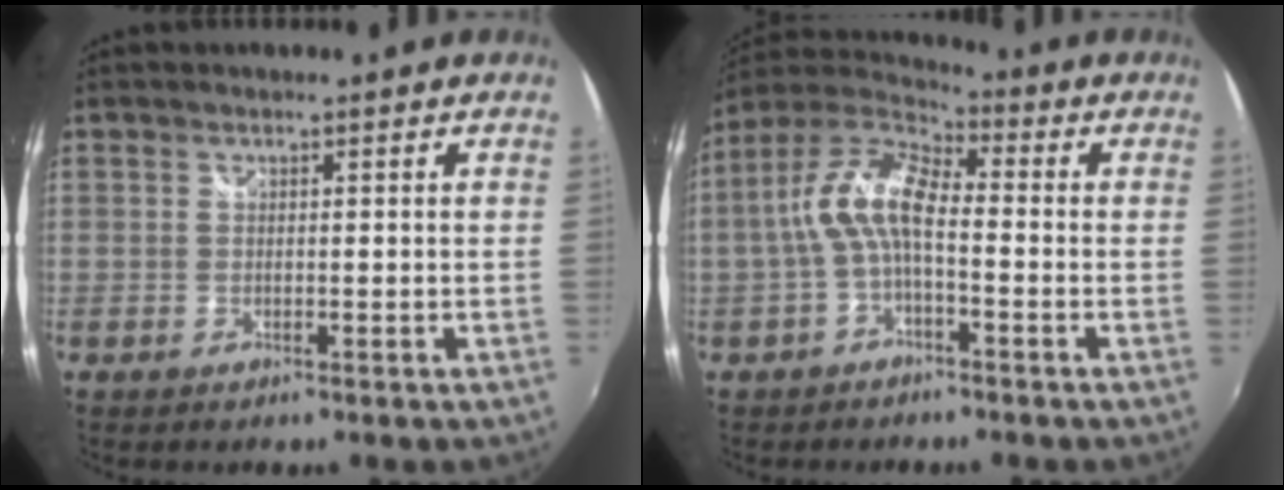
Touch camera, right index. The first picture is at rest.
{"total": 9.9, "force": [-1.4, 4.0, 9.0], "torque": [-0.192, 0.021, -0.031]}